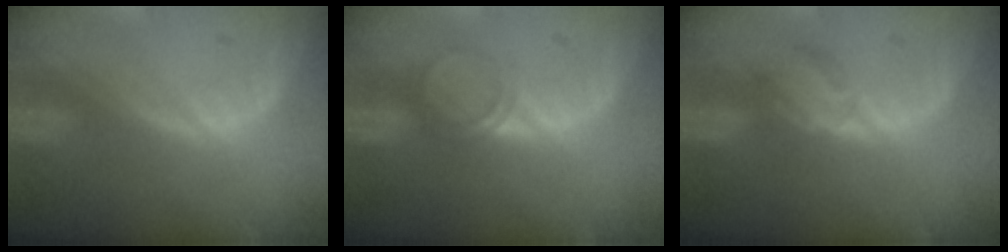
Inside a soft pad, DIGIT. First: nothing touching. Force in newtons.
{"total": 2.5, "press": 2.1, "slide": 1.2}
{"total": 2.8, "press": 2.8, "slide": 0.3}